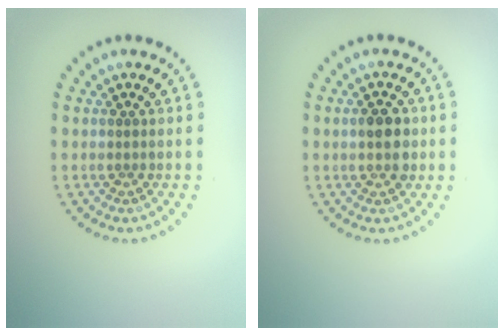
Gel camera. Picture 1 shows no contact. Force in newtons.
{"total": 2.9, "press": 2.9, "slide": 0.2}